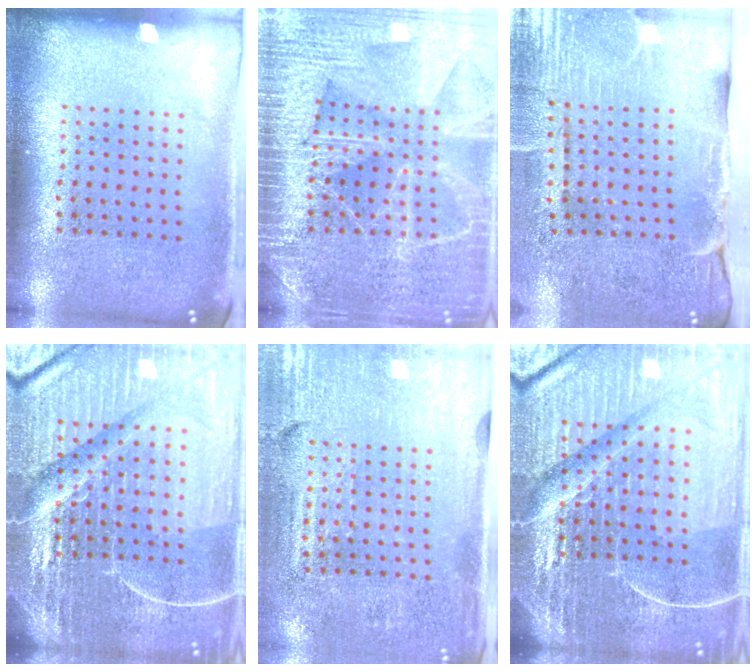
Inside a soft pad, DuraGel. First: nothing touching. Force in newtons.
{"total": 6.6, "press": 6.5, "slide": 0.9}
{"total": 4.5, "press": 3.8, "slide": 2.4}
{"total": 7.1, "press": 6.2, "slide": 3.5}
{"total": 3.4, "press": 3.1, "slide": 1.4}
{"total": 7.1, "press": 6.2, "slide": 3.5}